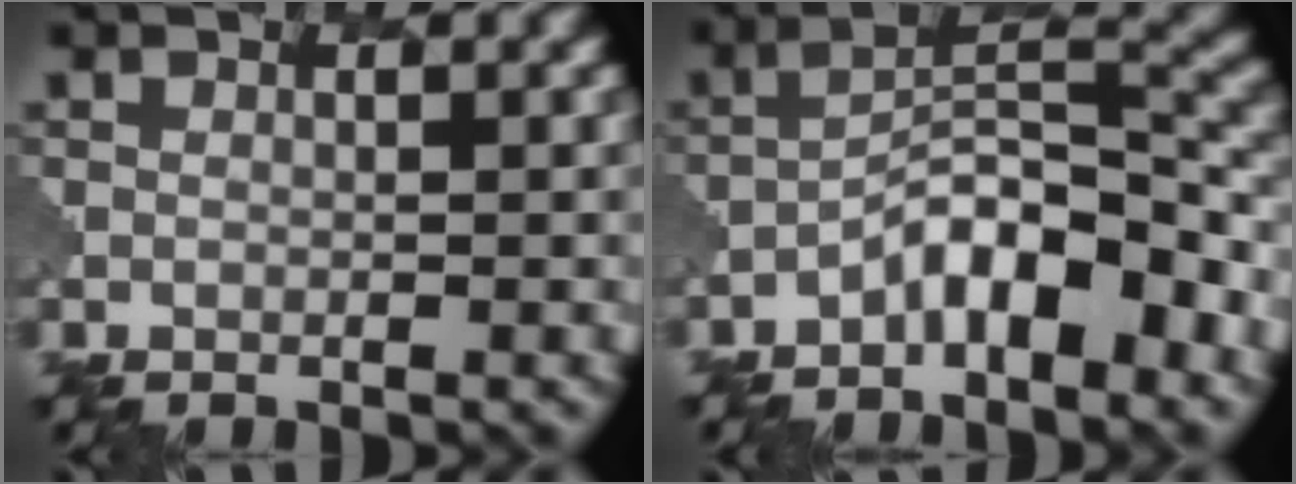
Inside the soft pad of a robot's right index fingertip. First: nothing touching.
{"total": 6.9, "force": [-4.1, 2.1, 5.2], "torque": [-0.084, 0.019, -0.074]}